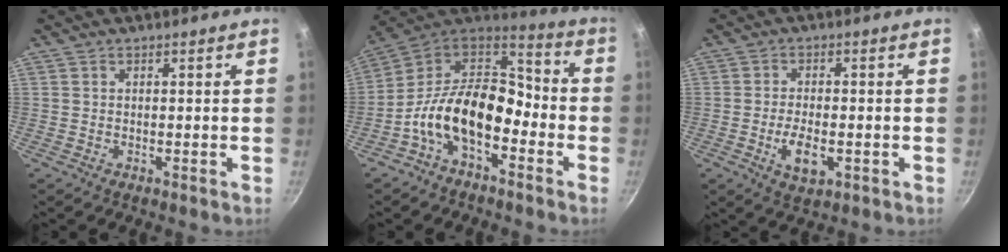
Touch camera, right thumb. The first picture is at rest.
{"total": 17.2, "force": [-5.9, 10.3, 12.3], "torque": [-0.189, 0.068, -0.132]}
{"total": 6.4, "force": [-1.8, 3.2, 5.3], "torque": [-0.092, 0.004, -0.028]}